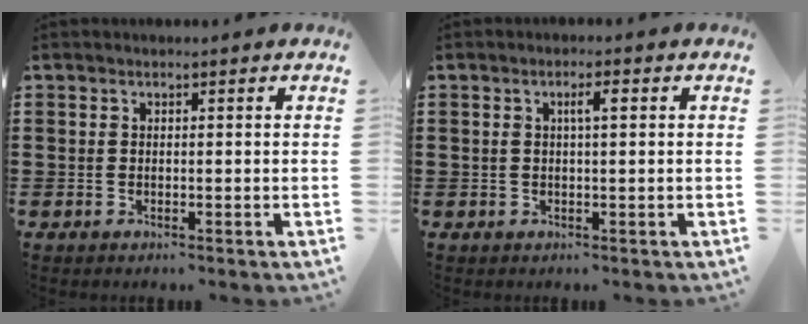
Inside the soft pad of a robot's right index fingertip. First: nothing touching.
{"total": 2.3, "force": [0.5, 0.5, 2.2], "torque": [-0.043, 0.005, 0.006]}